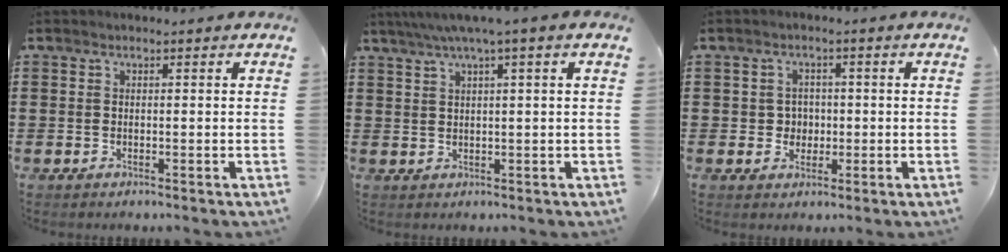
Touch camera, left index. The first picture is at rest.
{"total": 3.3, "force": [1.7, -0.4, 2.8], "torque": [-0.057, 0.001, 0.027]}
{"total": 2.8, "force": [-0.1, 2.6, 1.0], "torque": [-0.029, 0.007, -0.007]}